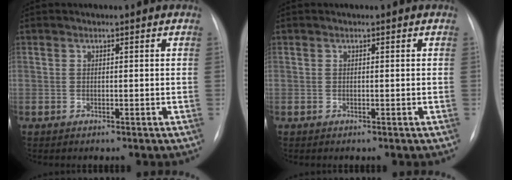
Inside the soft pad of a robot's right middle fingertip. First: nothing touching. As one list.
[{"total": 0.0}]